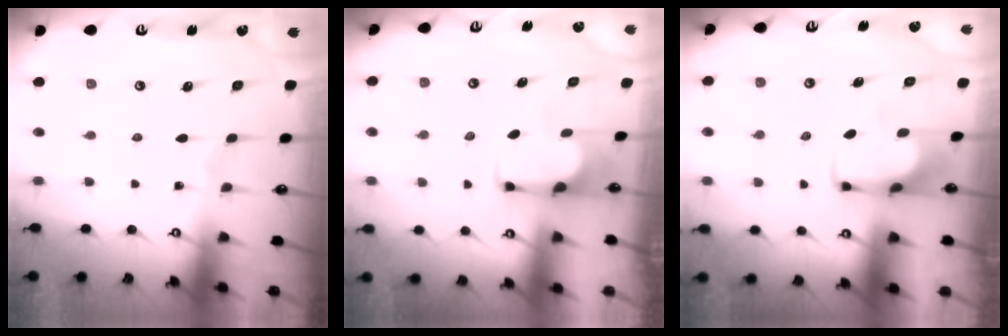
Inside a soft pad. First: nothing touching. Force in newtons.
{"total": 1.7, "press": 1.6, "slide": 0.7}
{"total": 1.3, "press": 1.2, "slide": 0.3}